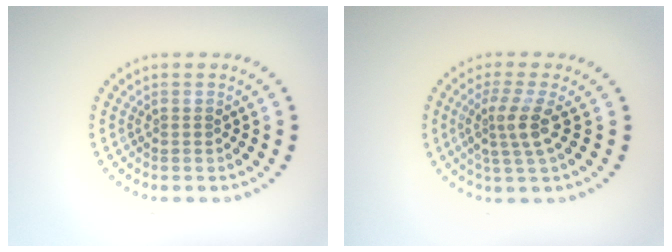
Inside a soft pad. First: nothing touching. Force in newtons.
{"total": 3.0, "press": 2.3, "slide": 1.9}